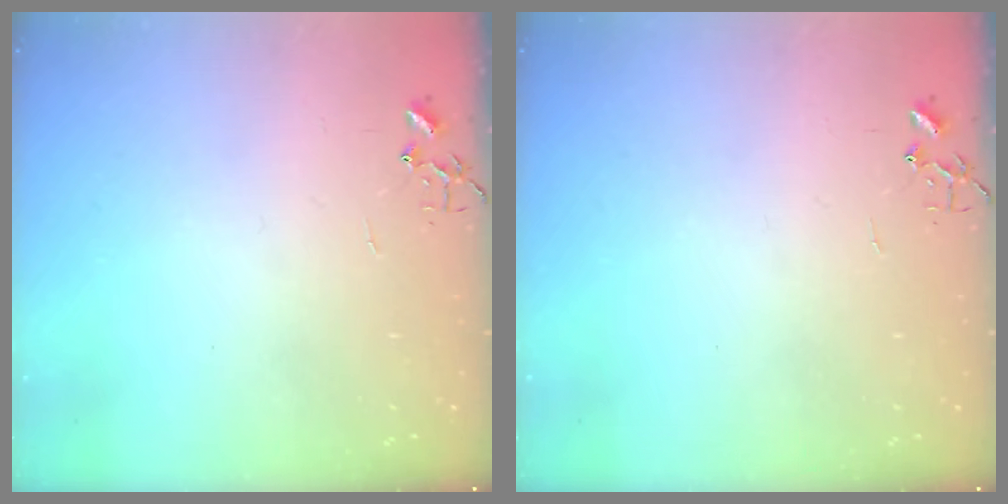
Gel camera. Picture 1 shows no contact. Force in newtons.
{"total": 0.0}